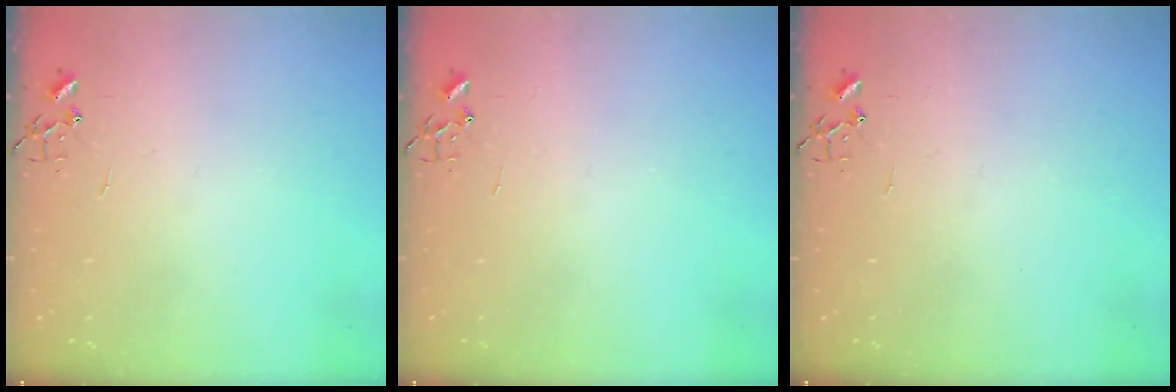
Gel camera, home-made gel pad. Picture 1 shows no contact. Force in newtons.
{"total": 0.0}
{"total": 0.0}